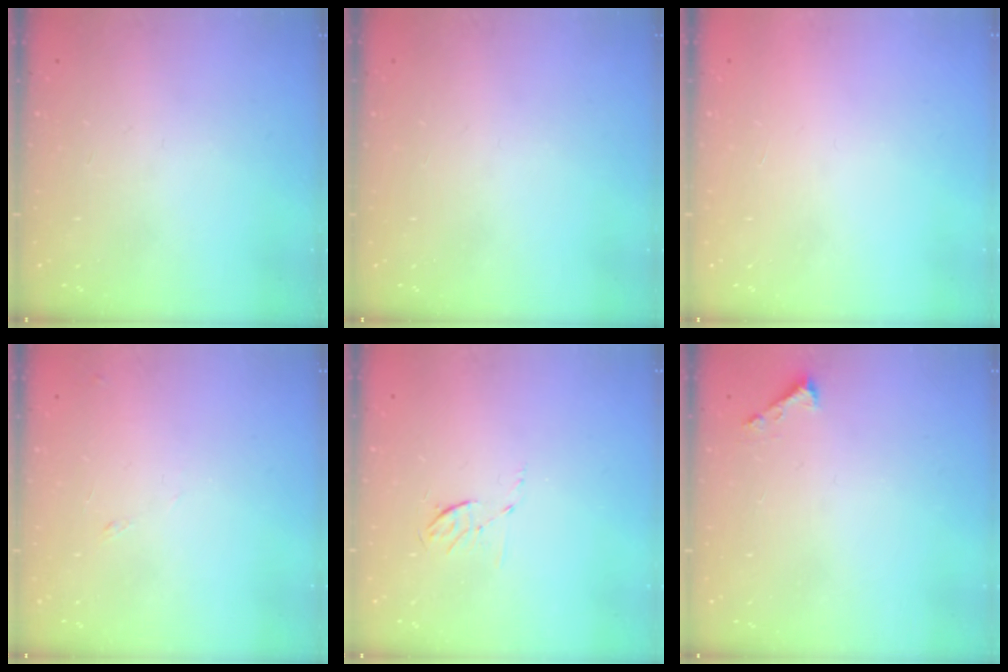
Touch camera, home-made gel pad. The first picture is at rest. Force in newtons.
{"total": 0.0}
{"total": 1.6, "press": 1.6, "slide": 0.1}
{"total": 5.8, "press": 5.7, "slide": 0.8}
{"total": 4.2, "press": 3.9, "slide": 1.6}
{"total": 1.6, "press": 1.6, "slide": 0.1}